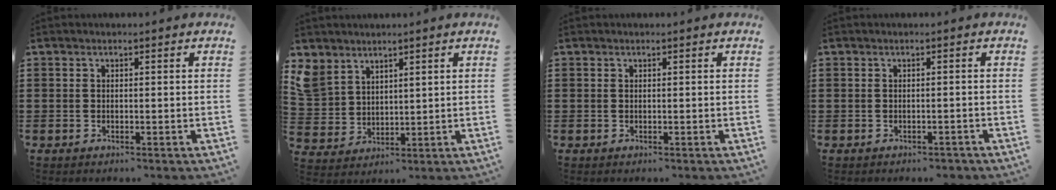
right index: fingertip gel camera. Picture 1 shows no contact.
{"total": 5.1, "force": [3.9, 3.3, 0.5], "torque": [-0.037, -0.002, 0.076]}
{"total": 0.0}
{"total": 0.9, "force": [-0.8, 0.3, 0.2], "torque": [-0.008, -0.002, -0.018]}